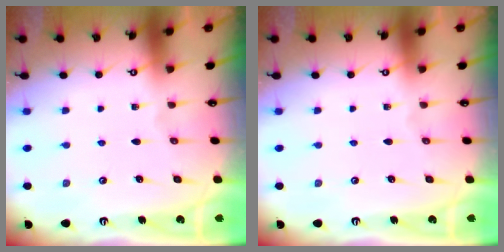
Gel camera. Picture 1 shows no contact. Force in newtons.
{"total": 0.0}